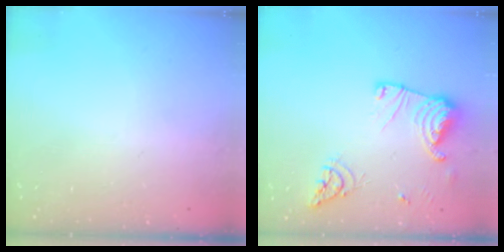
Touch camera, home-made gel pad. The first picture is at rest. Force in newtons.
{"total": 15.0, "press": 14.9, "slide": 1.5}